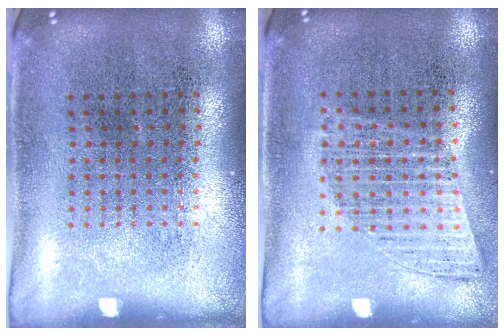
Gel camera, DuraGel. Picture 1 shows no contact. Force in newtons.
{"total": 1.0, "press": 1.0, "slide": 0.2}